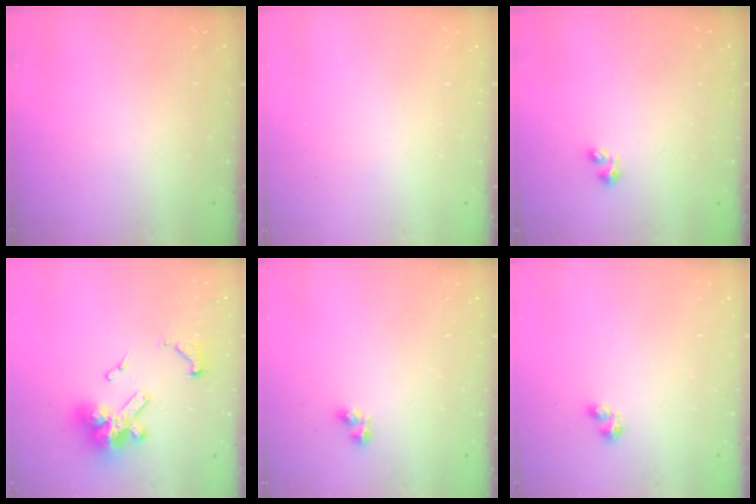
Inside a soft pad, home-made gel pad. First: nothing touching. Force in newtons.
{"total": 0.0}
{"total": 1.0, "press": 0.9, "slide": 0.4}
{"total": 15.4, "press": 15.3, "slide": 1.8}
{"total": 2.7, "press": 2.5, "slide": 1.1}
{"total": 2.6, "press": 2.5, "slide": 0.5}